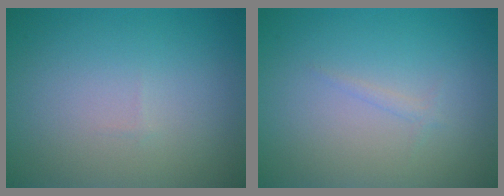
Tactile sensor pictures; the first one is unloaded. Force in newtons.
{"total": 0.6, "press": 0.6, "slide": 0.0}